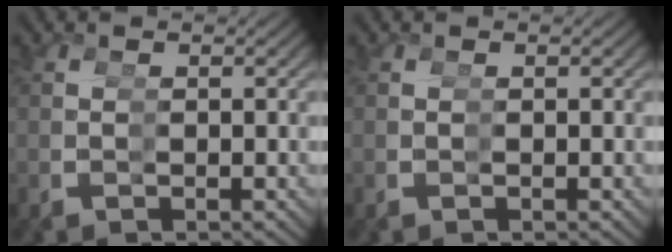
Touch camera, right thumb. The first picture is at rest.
{"total": 0.0}